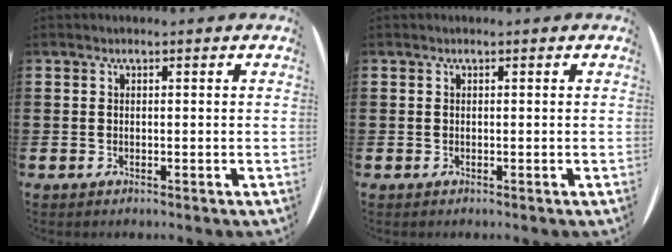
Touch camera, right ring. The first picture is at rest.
{"total": 0.0}